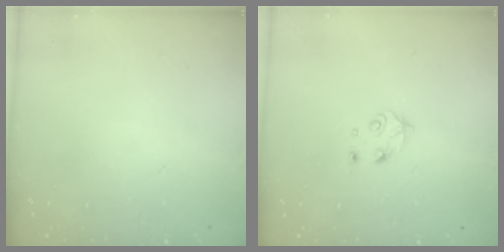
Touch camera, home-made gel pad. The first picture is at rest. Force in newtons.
{"total": 4.2, "press": 4.1, "slide": 0.6}